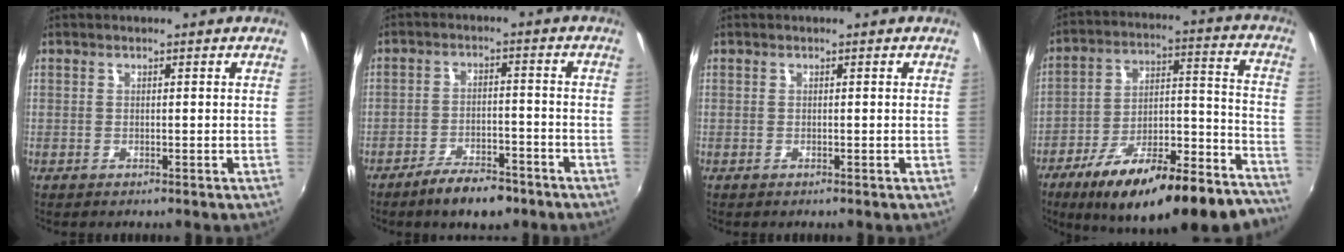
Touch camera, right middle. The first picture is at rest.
{"total": 7.9, "force": [-6.1, 2.7, 4.3], "torque": [-0.093, 0.001, -0.096]}
{"total": 0.0}
{"total": 27.2, "force": [-20.5, 8.1, 15.9], "torque": [-0.226, -0.003, -0.288]}